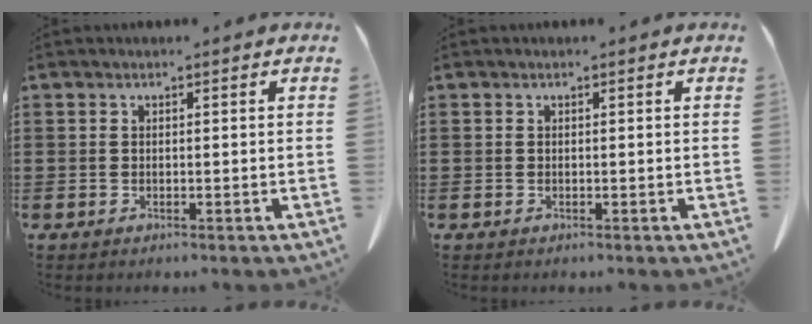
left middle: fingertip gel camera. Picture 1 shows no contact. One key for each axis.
{"total": 0.0}